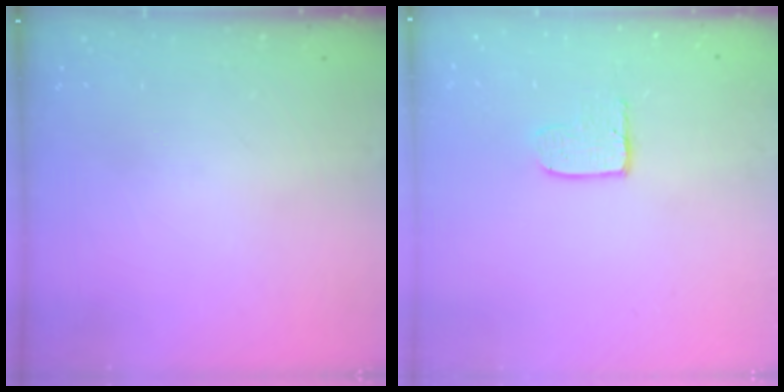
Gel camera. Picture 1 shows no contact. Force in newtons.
{"total": 3.9, "press": 3.9, "slide": 0.4}